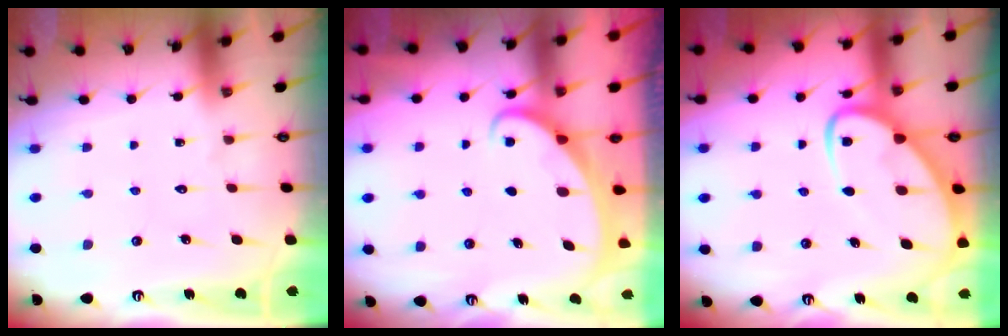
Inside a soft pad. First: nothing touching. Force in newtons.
{"total": 2.0, "press": 2.0, "slide": 0.1}
{"total": 9.1, "press": 9.1, "slide": 0.9}